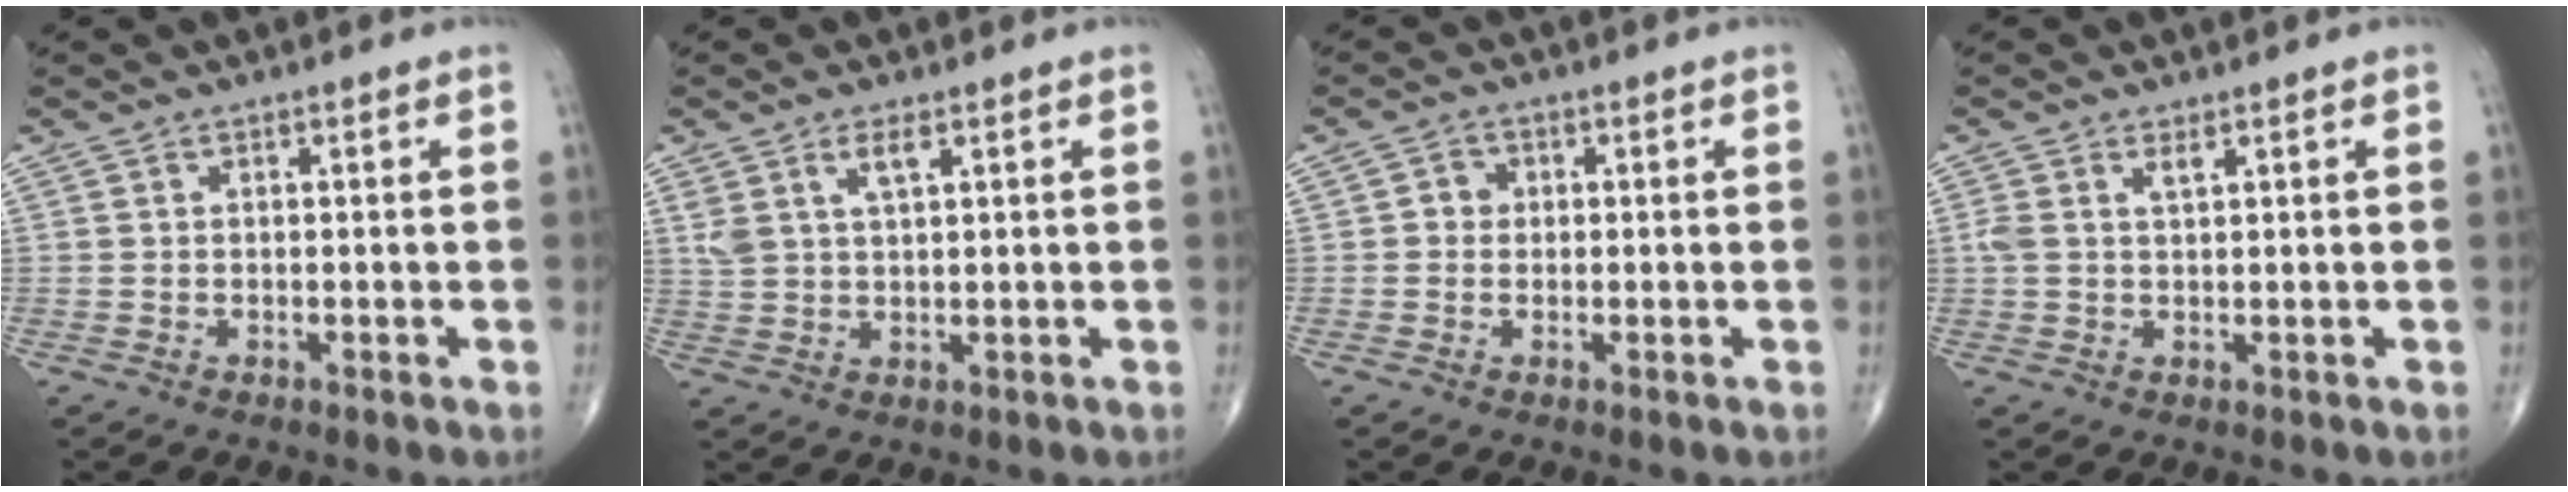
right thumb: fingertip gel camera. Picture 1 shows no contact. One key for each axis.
{"total": 4.5, "fx": 2.4, "fy": 1.7, "fz": 3.4, "tx": -0.069, "ty": -0.006, "tz": 0.051}
{"total": 2.3, "fx": 0.1, "fy": 2.1, "fz": 0.9, "tx": 0.001, "ty": 0.006, "tz": -0.004}
{"total": 2.6, "fx": 1.2, "fy": 1.0, "fz": 2.1, "tx": -0.051, "ty": 0.008, "tz": 0.029}